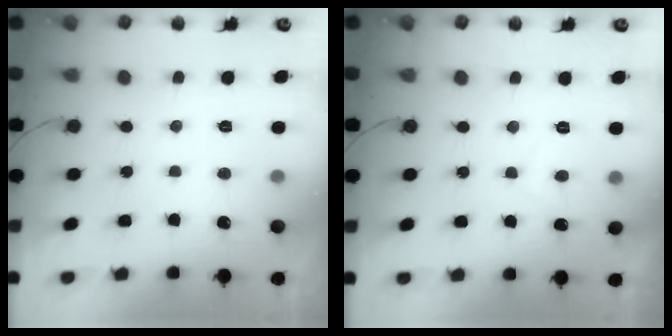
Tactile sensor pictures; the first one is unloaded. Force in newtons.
{"total": 2.2, "press": 2.1, "slide": 0.7}